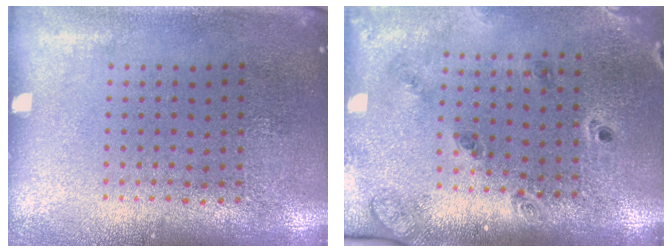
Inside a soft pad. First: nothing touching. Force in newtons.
{"total": 1.4, "press": 1.4, "slide": 0.3}